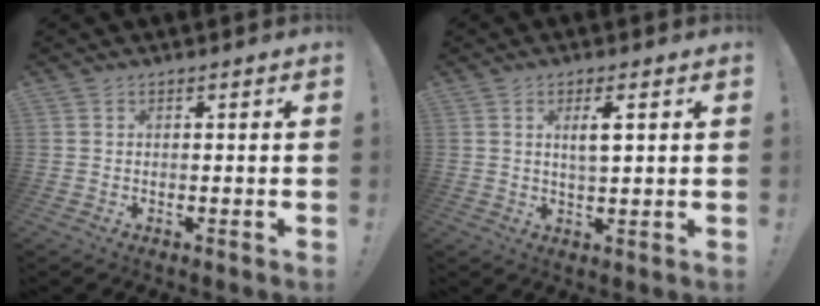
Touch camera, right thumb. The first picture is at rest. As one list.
[{"total": 4.8, "force": [1.6, 1.4, 4.3], "torque": [-0.069, -0.007, 0.022]}]